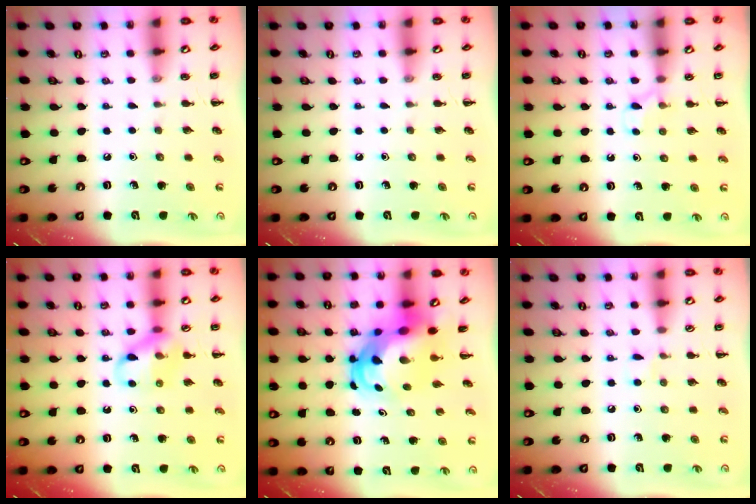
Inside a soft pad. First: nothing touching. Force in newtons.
{"total": 0.0}
{"total": 4.2, "press": 4.0, "slide": 1.3}
{"total": 12.3, "press": 12.2, "slide": 1.2}
{"total": 7.4, "press": 7.1, "slide": 2.2}
{"total": 4.0, "press": 3.8, "slide": 1.4}